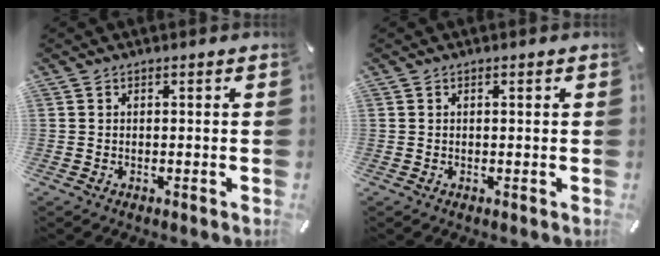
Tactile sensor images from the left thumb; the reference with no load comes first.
{"total": 0.7, "force": [0.1, 0.1, 0.6], "torque": [-0.012, 0.000, 0.002]}